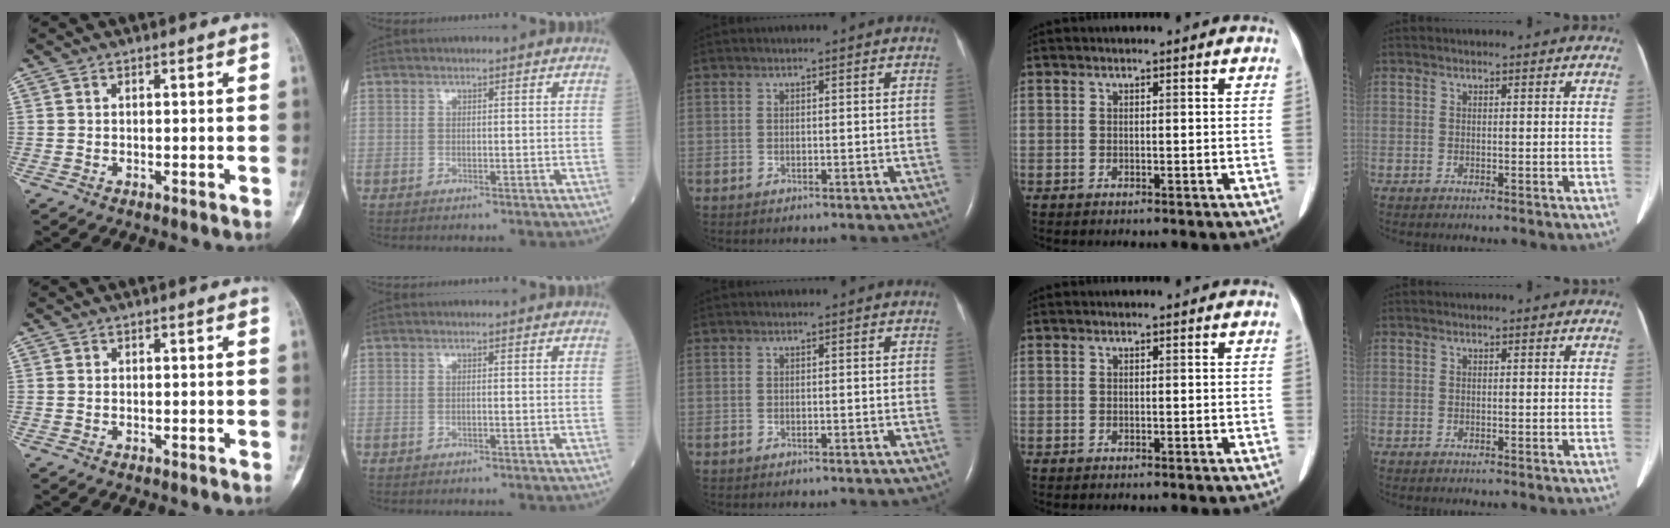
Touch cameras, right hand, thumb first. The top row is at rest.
{}